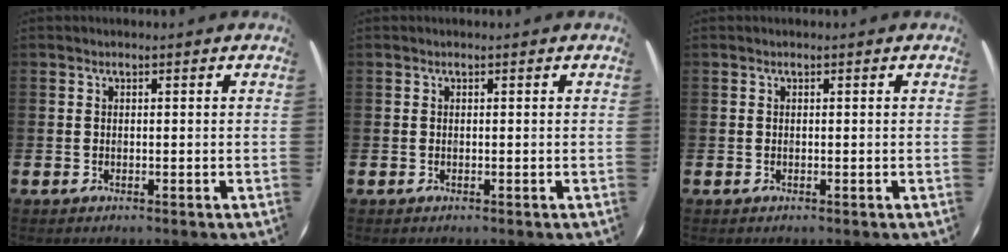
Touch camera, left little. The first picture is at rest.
{"total": 0.0}
{"total": 0.0}